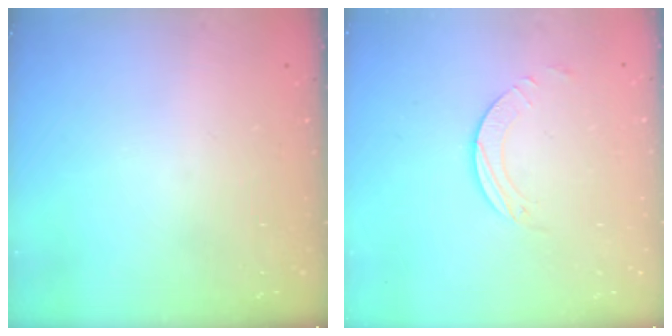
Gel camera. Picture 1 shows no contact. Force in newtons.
{"total": 2.5, "press": 2.5, "slide": 0.2}